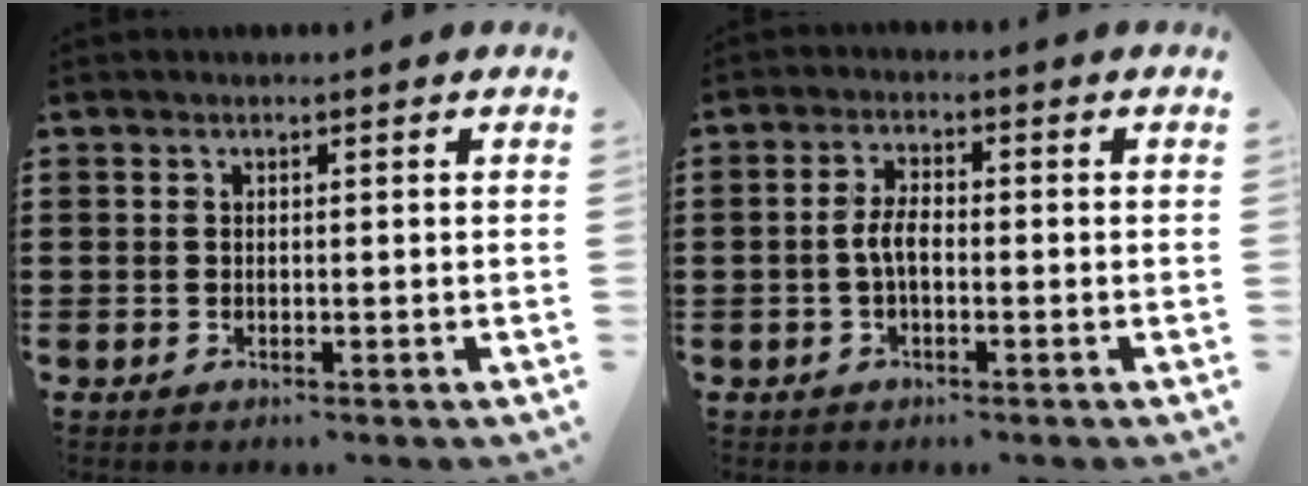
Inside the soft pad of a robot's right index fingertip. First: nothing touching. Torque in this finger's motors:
{"motor_torque": [0.65, 0.30, 0.29, 0.09]}